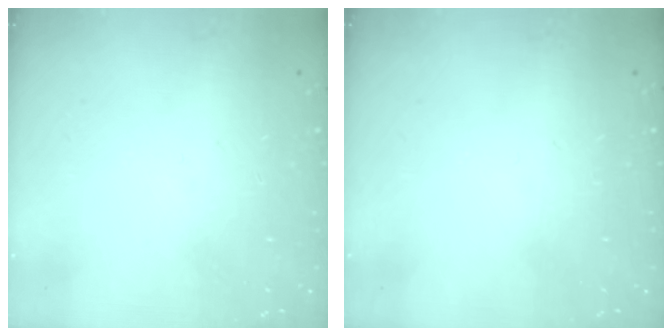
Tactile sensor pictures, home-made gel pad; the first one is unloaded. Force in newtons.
{"total": 0.0}